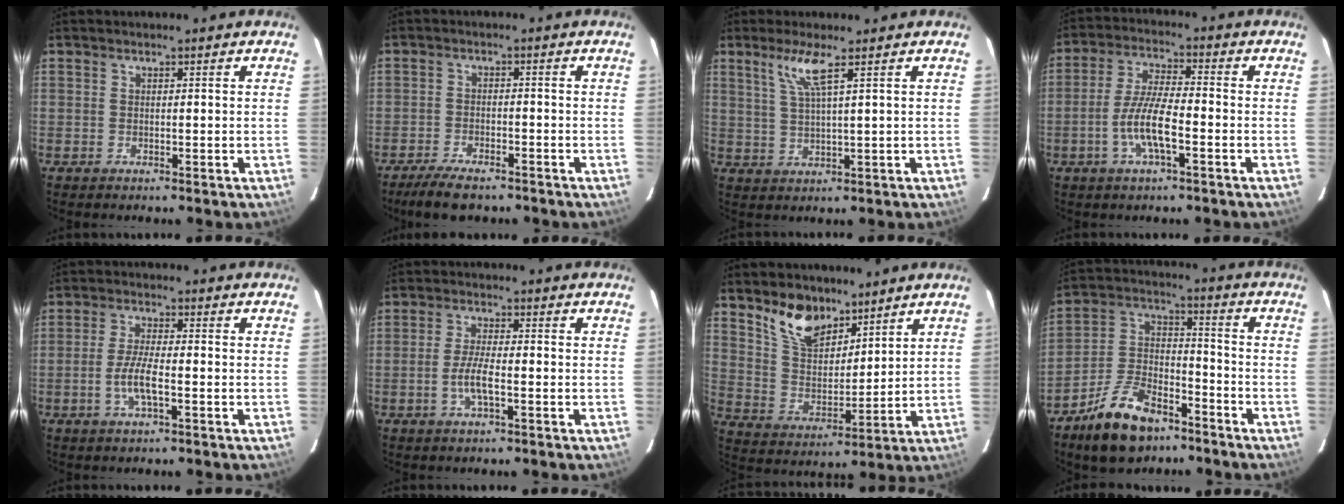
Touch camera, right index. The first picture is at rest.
{"total": 7.3, "force": [-6.0, 2.2, 3.6], "torque": [-0.090, -0.011, -0.104]}
{"total": 4.9, "force": [2.8, -0.4, 4.0], "torque": [-0.083, -0.004, 0.061]}
{"total": 8.4, "force": [-3.2, 1.5, 7.6], "torque": [-0.157, 0.002, -0.063]}
{"total": 5.4, "force": [-1.9, 0.9, 5.0], "torque": [-0.103, -0.001, -0.038]}
{"total": 4.7, "force": [-1.6, 0.7, 4.3], "torque": [-0.090, -0.001, -0.033]}
{"total": 10.9, "force": [8.0, 5.3, 5.2], "torque": [-0.099, 0.005, 0.157]}
{"total": 14.5, "force": [-9.8, 7.1, 8.0], "torque": [-0.169, 0.017, -0.171]}